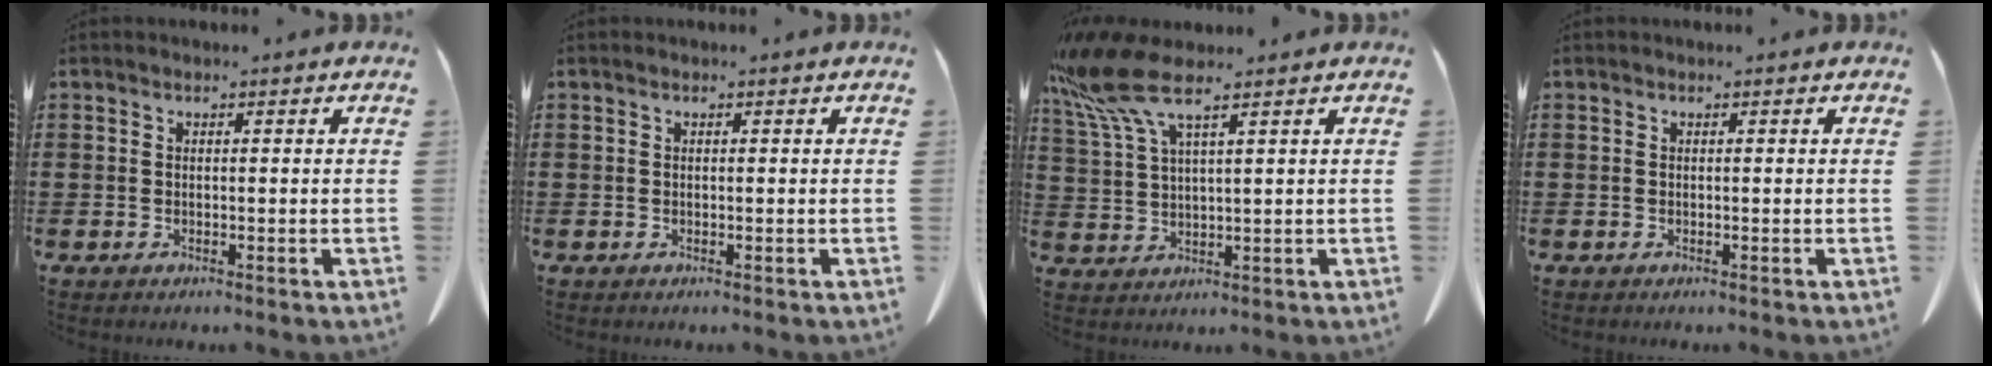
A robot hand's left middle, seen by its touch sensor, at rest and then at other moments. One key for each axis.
{"total": 0.0}
{"total": 8.7, "fx": 5.6, "fy": 2.4, "fz": 6.3, "tx": -0.167, "ty": -0.025, "tz": 0.092}
{"total": 0.0}